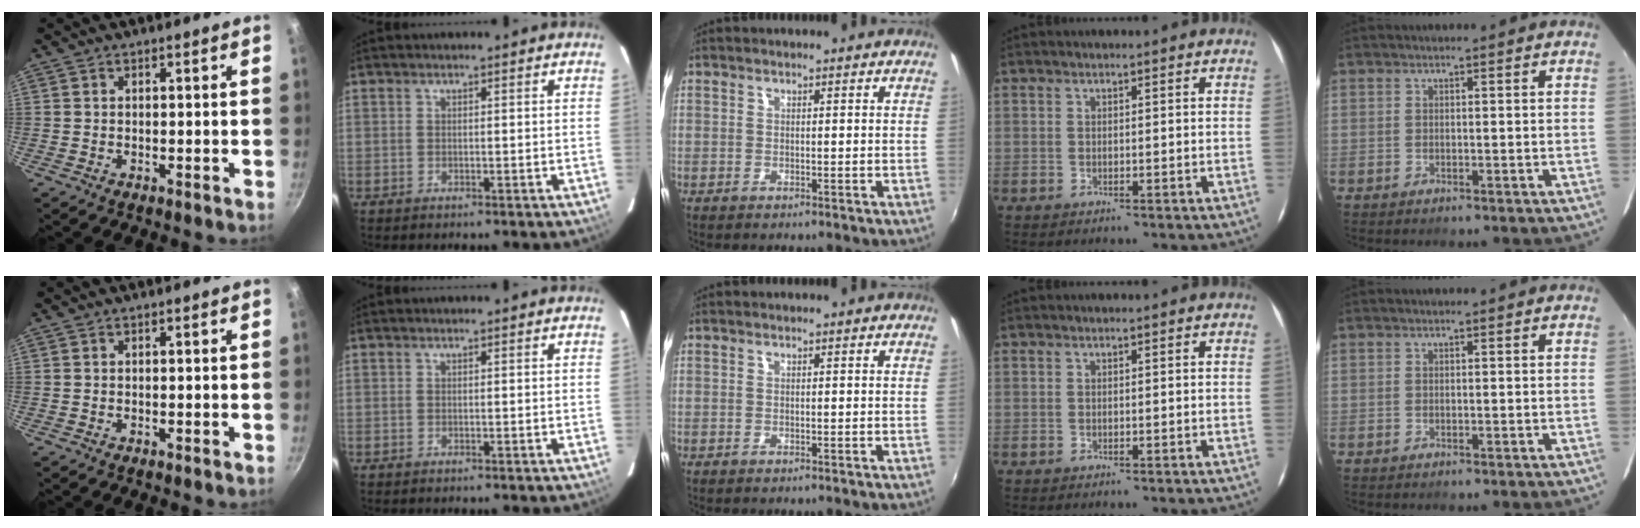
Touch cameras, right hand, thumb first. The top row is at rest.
{}